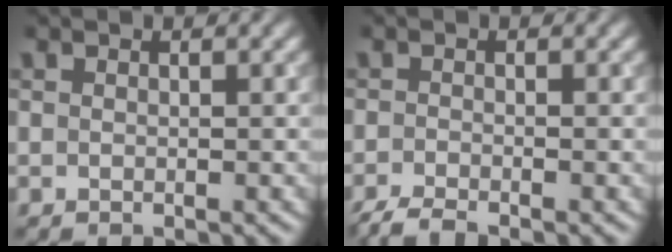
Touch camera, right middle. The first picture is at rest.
{"total": 2.4, "force": [-2.1, 0.3, 1.2], "torque": [-0.020, -0.008, -0.046]}